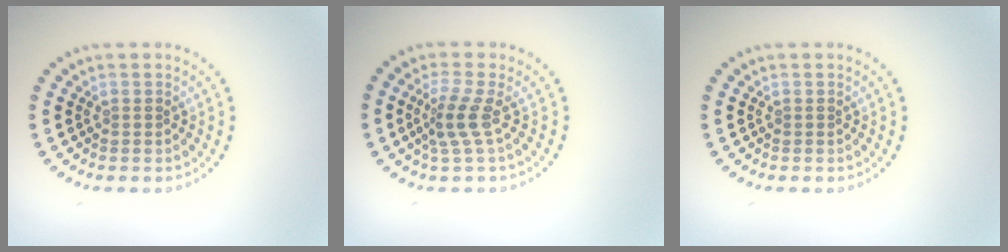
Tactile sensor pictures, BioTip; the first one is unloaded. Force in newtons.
{"total": 2.5, "press": 1.8, "slide": 1.7}
{"total": 0.0}